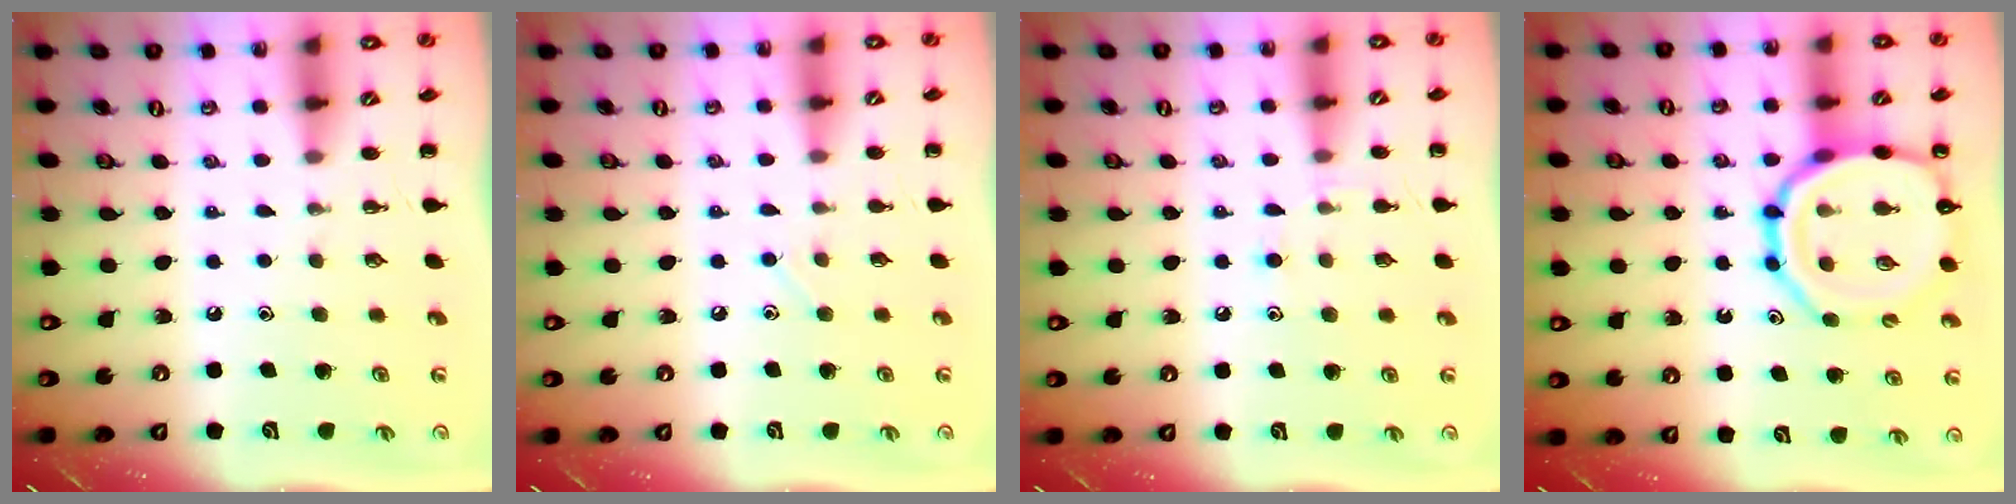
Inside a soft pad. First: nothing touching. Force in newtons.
{"total": 4.0, "press": 3.8, "slide": 1.3}
{"total": 6.8, "press": 6.4, "slide": 2.3}
{"total": 17.0, "press": 16.8, "slide": 2.5}